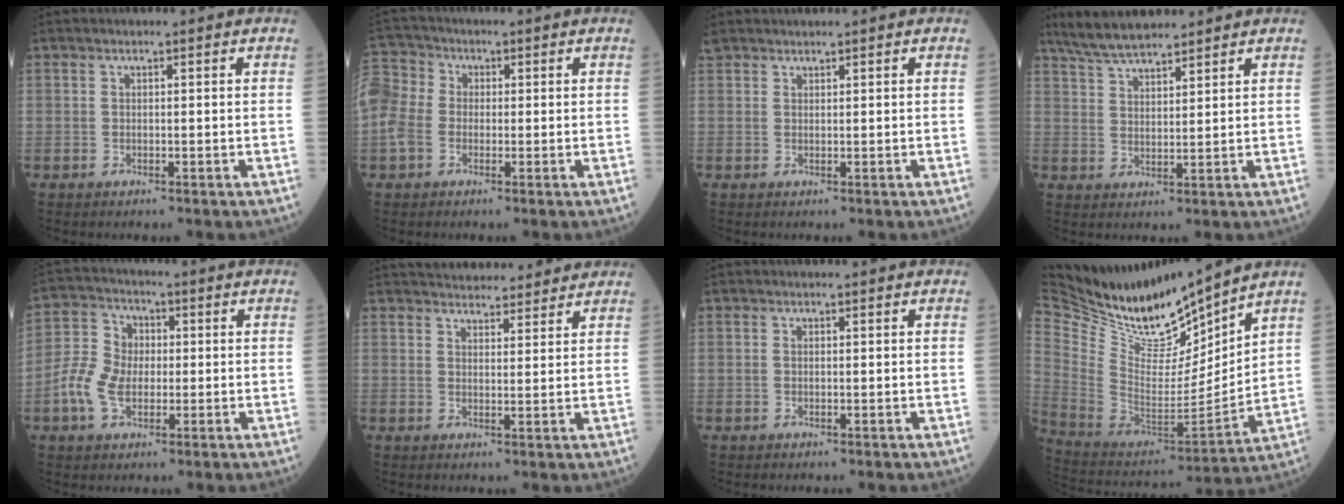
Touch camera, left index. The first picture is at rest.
{"total": 13.0, "force": [0.0, 11.1, 6.9], "torque": [-0.211, 0.040, -0.002]}
{"total": 1.6, "force": [1.6, 0.3, 0.3], "torque": [-0.014, 0.023, 0.035]}
{"total": 7.9, "force": [6.9, 1.2, 3.5], "torque": [-0.074, 0.019, 0.131]}
{"total": 7.7, "force": [-1.5, 5.7, 5.0], "torque": [-0.128, 0.017, -0.034]}
{"total": 11.2, "force": [10.5, 2.8, 2.9], "torque": [-0.031, 0.017, 0.138]}
{"total": 0.0}
{"total": 20.5, "force": [18.3, 4.3, 8.2], "torque": [-0.183, -0.025, 0.347]}